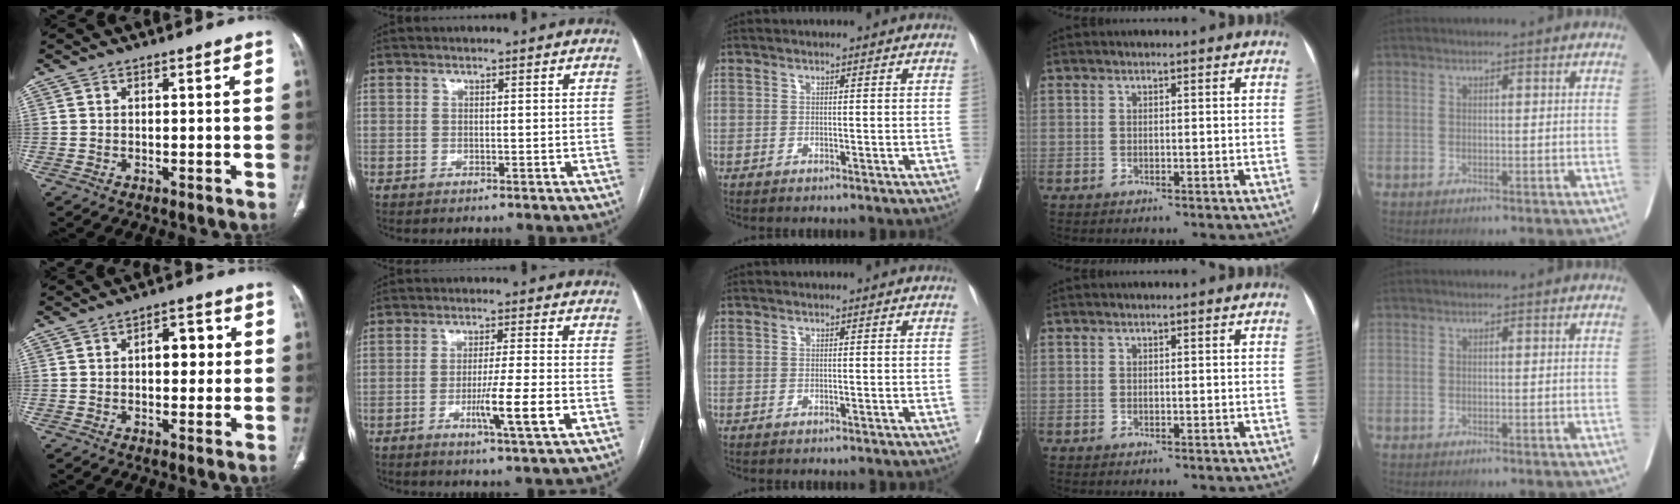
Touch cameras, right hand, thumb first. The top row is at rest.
{"thumb": {"total": 6.3, "force": [0.7, 3.7, 5.1], "torque": [-0.042, 0.015, 0.006]}, "index": {"total": 7.6, "force": [-2.5, -0.6, 7.2], "torque": [-0.118, -0.015, -0.045]}}